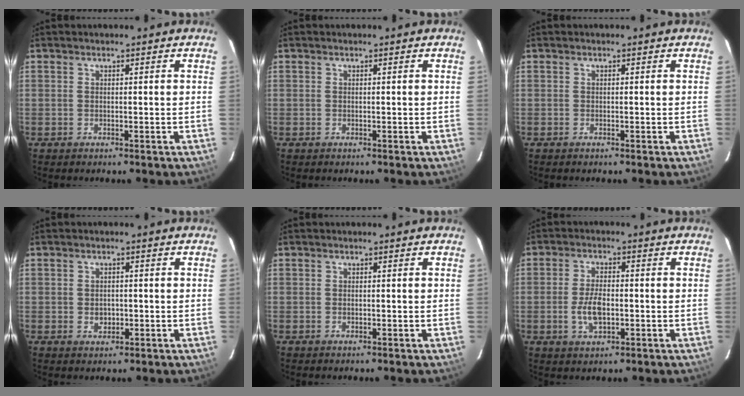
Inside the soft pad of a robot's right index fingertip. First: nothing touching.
{"total": 0.0}
{"total": 0.0}
{"total": 2.6, "force": [-0.5, 2.1, 1.4], "torque": [-0.023, 0.004, -0.005]}
{"total": 0.5, "force": [-0.2, 0.3, 0.4], "torque": [-0.005, 0.002, -0.002]}
{"total": 6.1, "force": [-1.4, 3.0, 5.1], "torque": [-0.104, 0.001, -0.023]}